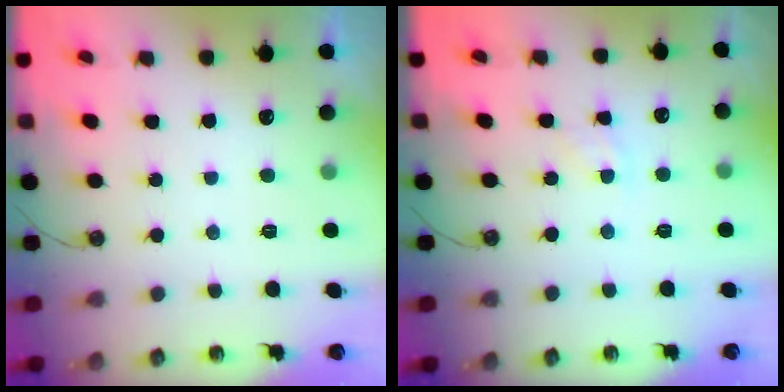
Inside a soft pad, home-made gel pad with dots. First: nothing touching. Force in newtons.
{"total": 4.4, "press": 4.4, "slide": 0.6}